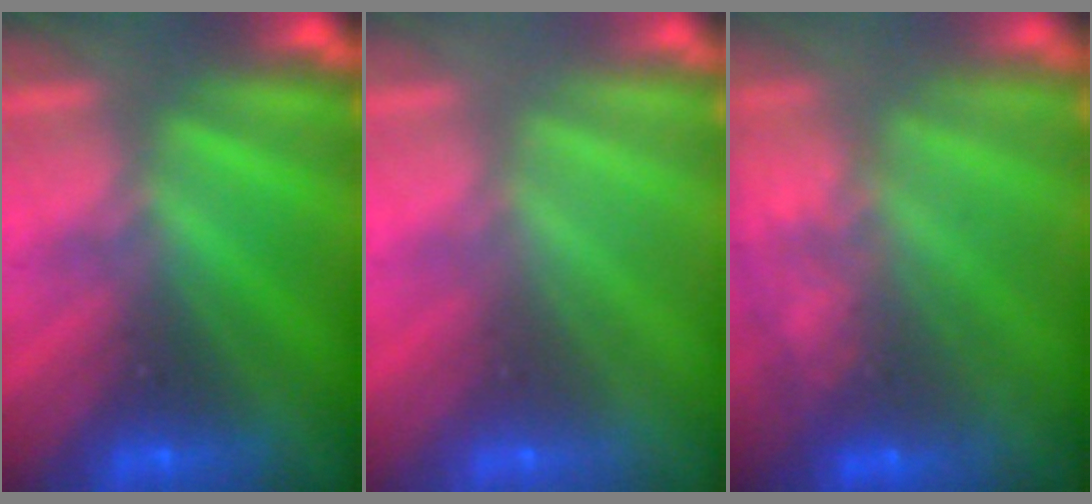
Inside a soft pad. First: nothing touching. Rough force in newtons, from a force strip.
{"total": 3.4}
{"total": 6.3}